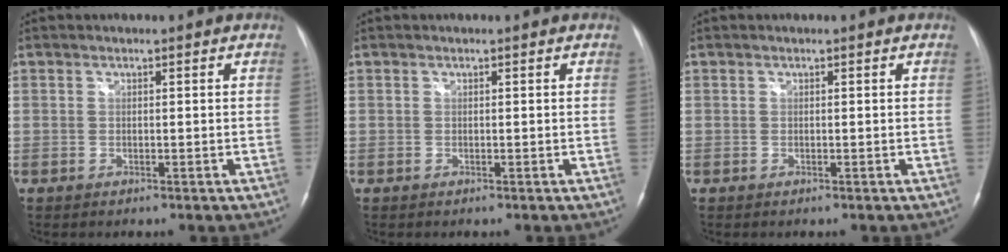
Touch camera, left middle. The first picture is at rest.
{"total": 0.0}
{"total": 0.0}